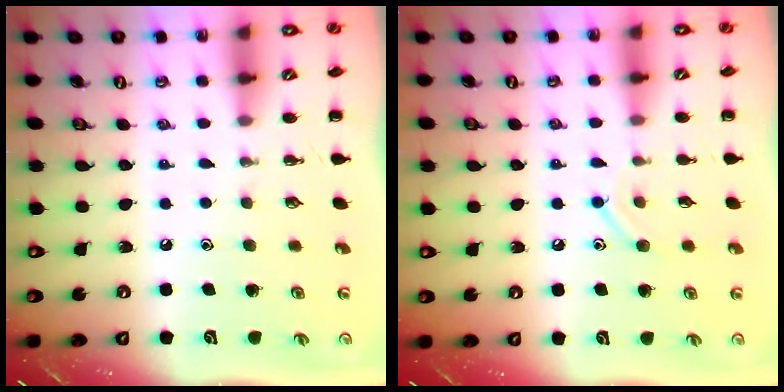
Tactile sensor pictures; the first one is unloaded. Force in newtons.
{"total": 8.0, "press": 7.8, "slide": 1.4}